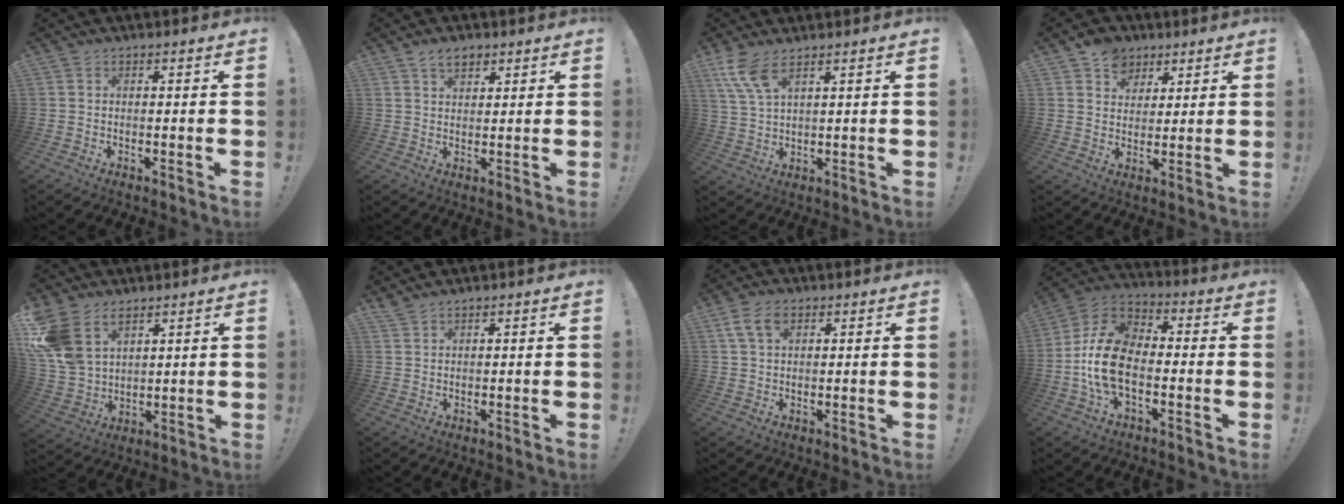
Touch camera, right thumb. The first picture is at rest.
{"total": 4.7, "force": [3.0, 2.7, 2.3], "torque": [-0.032, -0.011, 0.054]}
{"total": 8.0, "force": [5.1, 2.3, 5.7], "torque": [-0.117, -0.017, 0.099]}
{"total": 7.9, "force": [4.6, 6.2, 1.8], "torque": [-0.021, -0.029, 0.090]}
{"total": 12.4, "force": [6.9, 8.3, 6.1], "torque": [-0.134, -0.043, 0.138]}
{"total": 2.1, "force": [2.0, 0.1, 0.7], "torque": [-0.015, -0.009, 0.038]}
{"total": 6.2, "force": [3.0, 3.6, 4.0], "torque": [-0.076, 0.000, 0.060]}
{"total": 14.7, "force": [-4.0, 8.7, 11.1], "torque": [-0.227, 0.029, -0.065]}